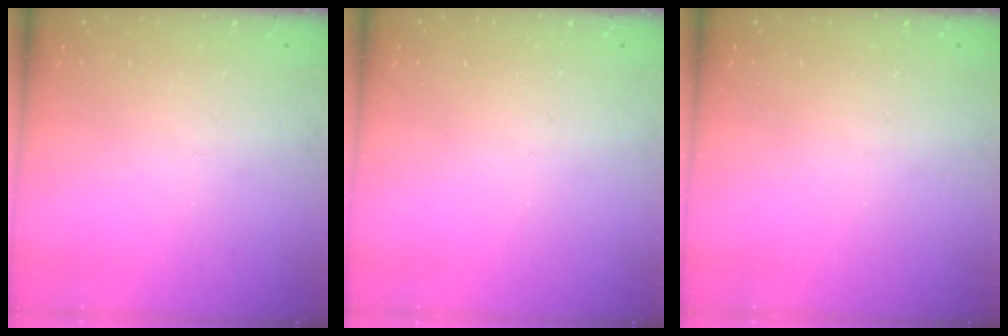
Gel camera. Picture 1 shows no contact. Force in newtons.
{"total": 0.0}
{"total": 0.0}